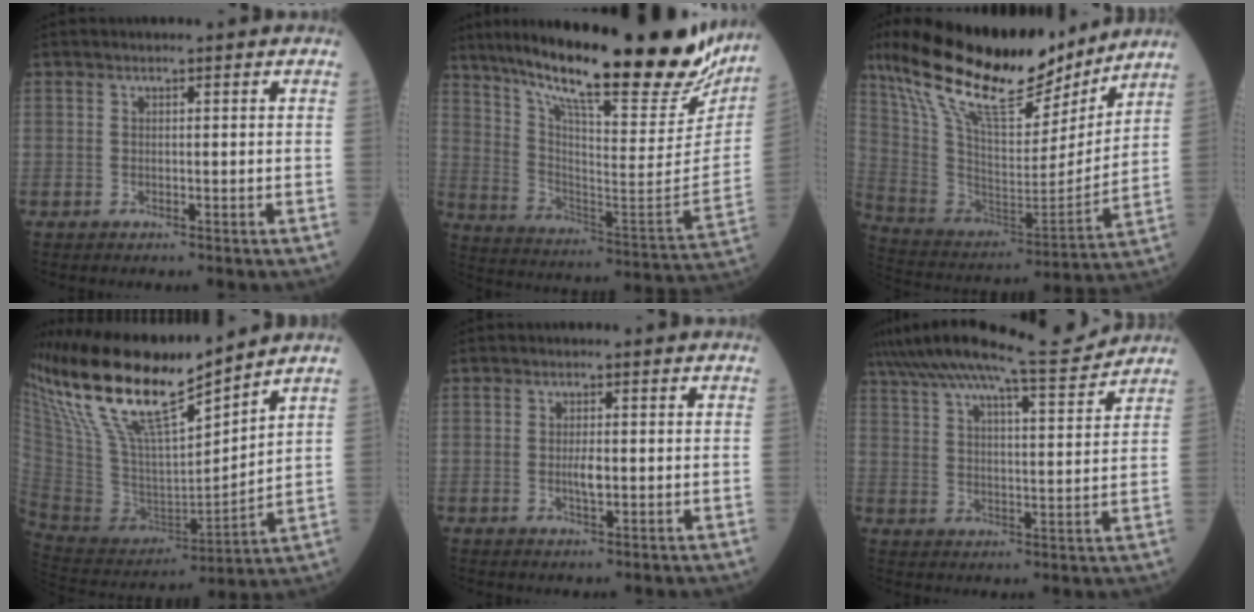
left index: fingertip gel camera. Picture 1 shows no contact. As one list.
[{"total": 30.8, "force": [25.2, 4.7, 17.0], "torque": [-0.282, -0.062, 0.355]}, {"total": 24.9, "force": [18.9, 6.6, 14.8], "torque": [-0.270, 0.002, 0.329]}, {"total": 21.3, "force": [16.6, 2.8, 13.1], "torque": [-0.265, 0.006, 0.321]}, {"total": 2.2, "force": [-0.2, 0.6, 2.1], "torque": [-0.043, 0.000, -0.003]}, {"total": 14.7, "force": [13.5, 0.0, 5.8], "torque": [-0.105, -0.002, 0.203]}]